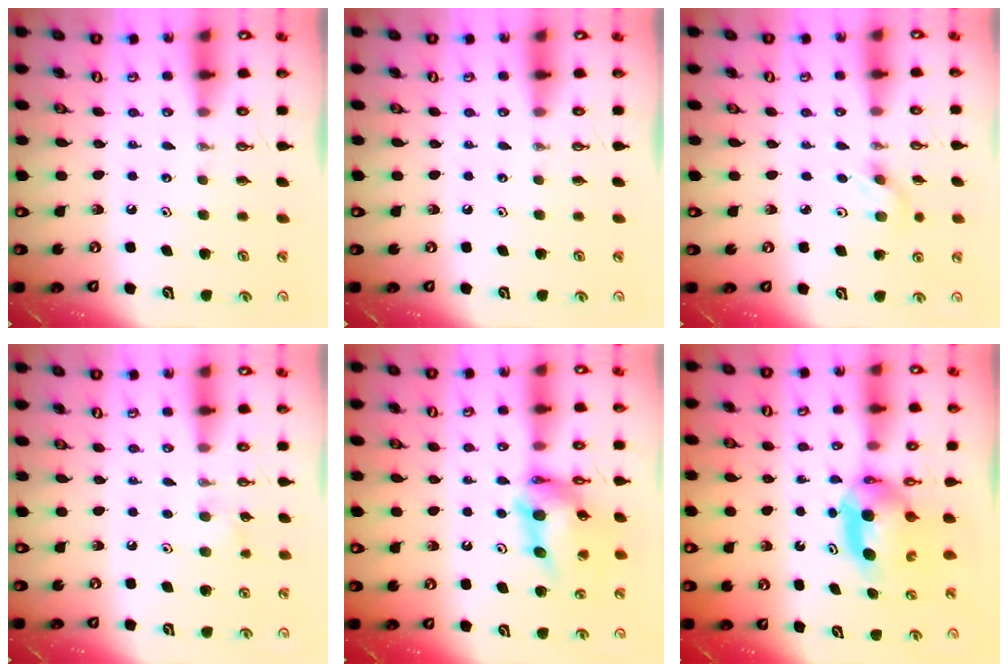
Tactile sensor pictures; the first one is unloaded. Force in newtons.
{"total": 0.0}
{"total": 3.3, "press": 3.0, "slide": 1.4}
{"total": 7.3, "press": 5.7, "slide": 4.6}
{"total": 15.1, "press": 15.0, "slide": 1.4}
{"total": 8.4, "press": 5.6, "slide": 6.4}